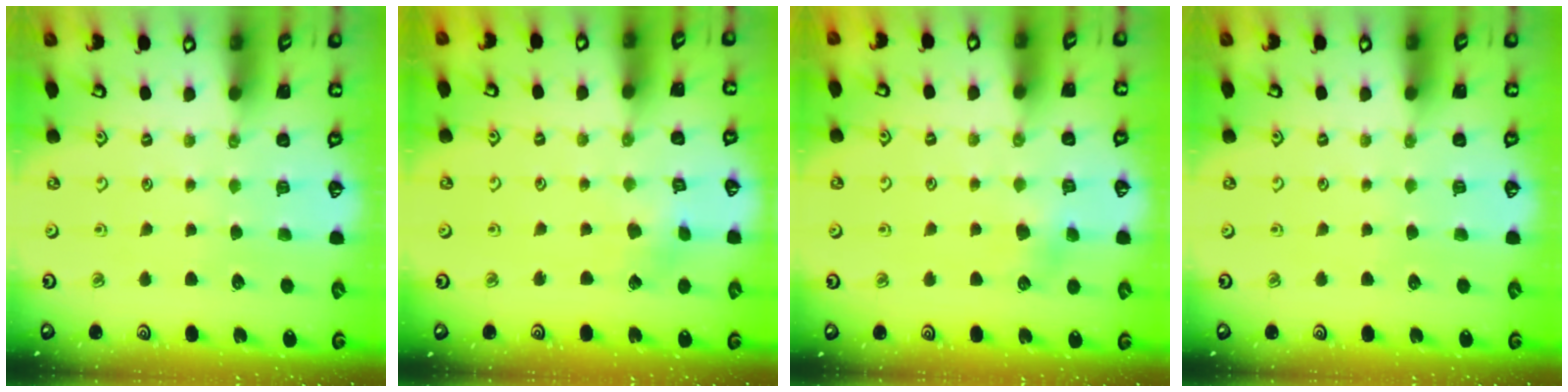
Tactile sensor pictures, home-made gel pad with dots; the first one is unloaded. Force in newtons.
{"total": 2.1, "press": 2.1, "slide": 0.2}
{"total": 4.8, "press": 4.7, "slide": 0.5}
{"total": 0.0}